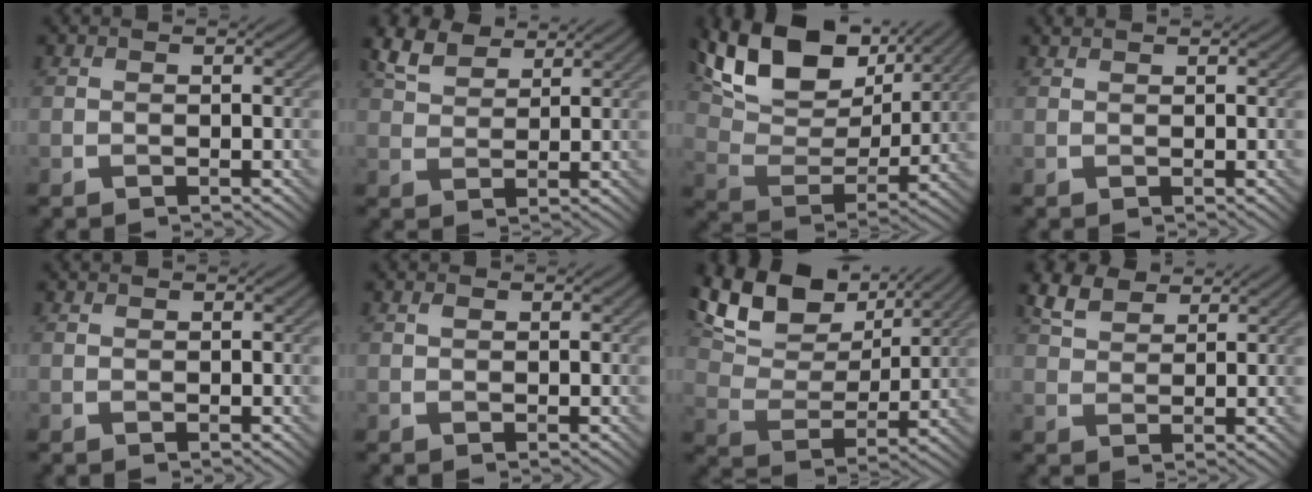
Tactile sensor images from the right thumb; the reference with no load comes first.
{"total": 5.7, "force": [4.3, 2.4, 2.9], "torque": [-0.070, 0.013, 0.088]}
{"total": 16.1, "force": [9.8, 8.1, 9.8], "torque": [-0.219, 0.016, 0.165]}
{"total": 0.7, "force": [0.6, 0.0, 0.2], "torque": [-0.006, 0.003, 0.014]}
{"total": 0.0}
{"total": 0.5, "force": [0.3, 0.3, 0.3], "torque": [-0.007, -0.001, 0.006]}
{"total": 14.5, "force": [9.4, 6.9, 8.6], "torque": [-0.202, 0.020, 0.153]}
{"total": 5.1, "force": [3.8, 2.2, 2.6], "torque": [-0.063, 0.010, 0.078]}